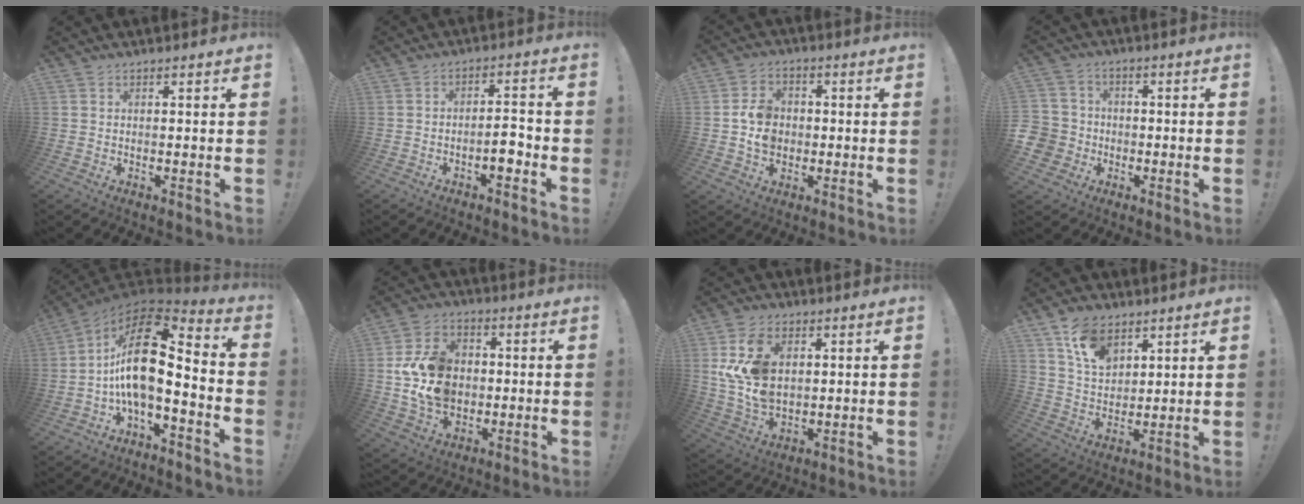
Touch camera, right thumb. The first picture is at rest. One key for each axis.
{"total": 5.5, "fx": -2.6, "fy": 1.7, "fz": 4.5, "tx": -0.061, "ty": 0.012, "tz": -0.044}
{"total": 8.1, "fx": -0.5, "fy": 6.8, "fz": 4.3, "tx": -0.078, "ty": 0.015, "tz": -0.007}
{"total": 7.1, "fx": -1.9, "fy": 6.7, "fz": 1.4, "tx": -0.039, "ty": 0.022, "tz": -0.030}
{"total": 17.4, "fx": 0.8, "fy": 7.4, "fz": 15.7, "tx": -0.281, "ty": 0.001, "tz": 0.012}
{"total": 15.1, "fx": 0.0, "fy": 12.2, "fz": 8.9, "tx": -0.155, "ty": 0.012, "tz": 0.010}
{"total": 15.4, "fx": 3.2, "fy": 10.8, "fz": 10.5, "tx": -0.208, "ty": -0.006, "tz": 0.061}
{"total": 11.2, "fx": 7.1, "fy": 7.0, "fz": 5.2, "tx": -0.090, "ty": -0.033, "tz": 0.136}